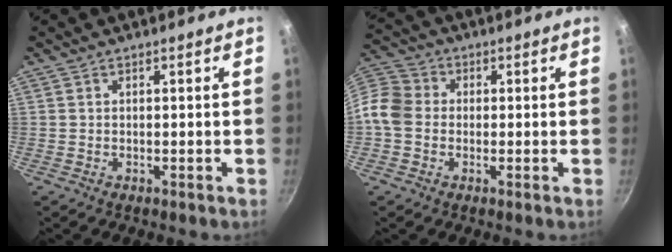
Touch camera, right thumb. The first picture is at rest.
{"total": 8.7, "force": [-1.0, 7.3, 4.5], "torque": [-0.070, 0.020, -0.044]}